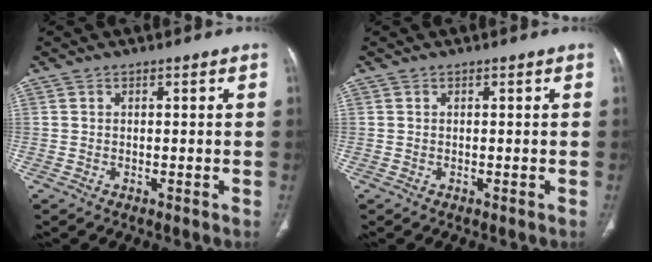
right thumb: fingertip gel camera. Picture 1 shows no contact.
{"total": 0.0}